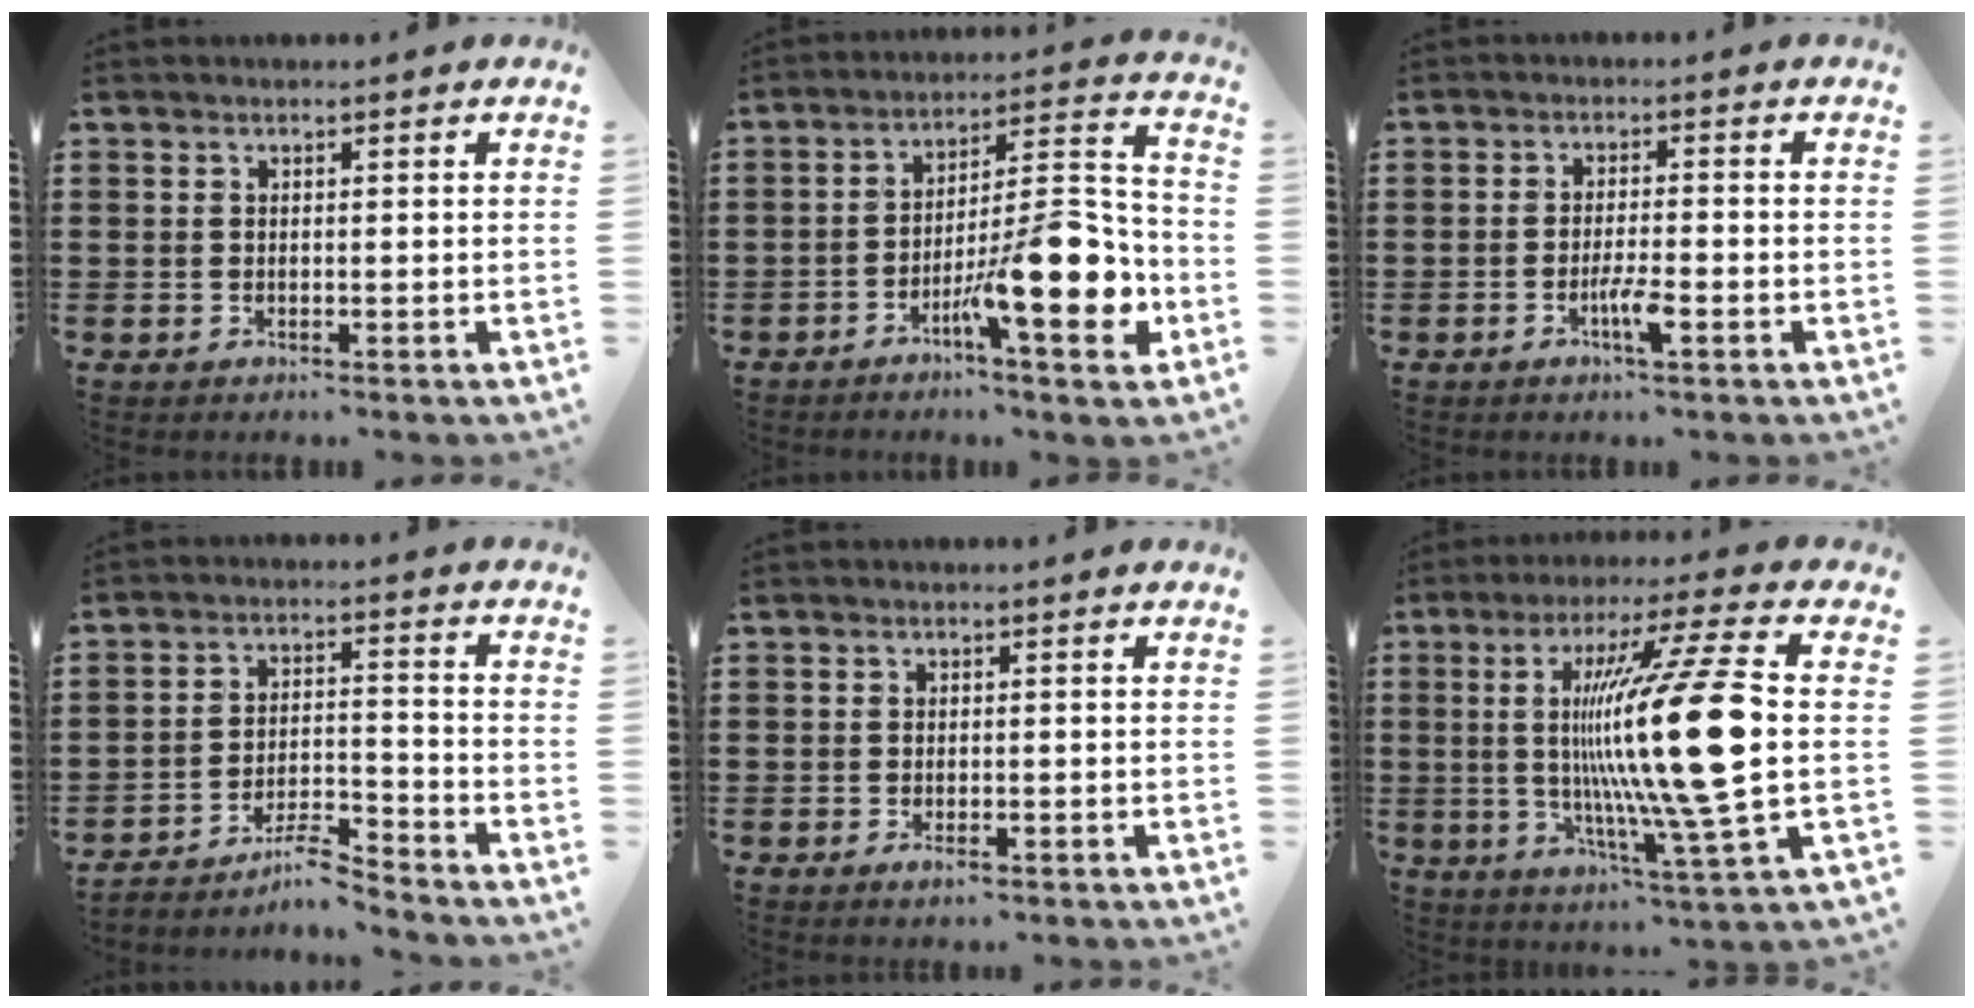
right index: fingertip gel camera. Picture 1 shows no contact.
{"total": 14.5, "force": [-6.3, 3.3, 12.6], "torque": [-0.187, -0.001, -0.106]}
{"total": 3.7, "force": [-1.7, 0.5, 3.2], "torque": [-0.061, -0.002, -0.032]}
{"total": 6.0, "force": [-5.4, 0.5, 2.4], "torque": [-0.047, 0.000, -0.106]}
{"total": 1.2, "force": [-0.8, 0.4, 0.9], "torque": [-0.020, -0.006, -0.014]}
{"total": 20.5, "force": [1.2, 1.7, 20.3], "torque": [-0.372, -0.021, 0.001]}